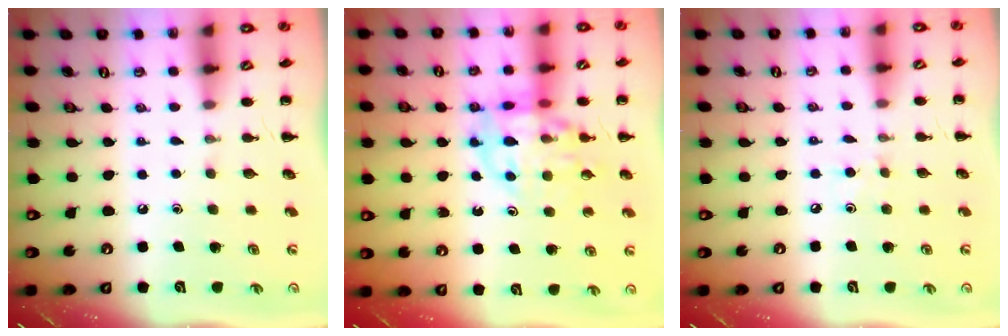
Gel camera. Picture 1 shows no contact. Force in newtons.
{"total": 14.0, "press": 13.6, "slide": 3.0}
{"total": 4.2, "press": 4.0, "slide": 1.1}